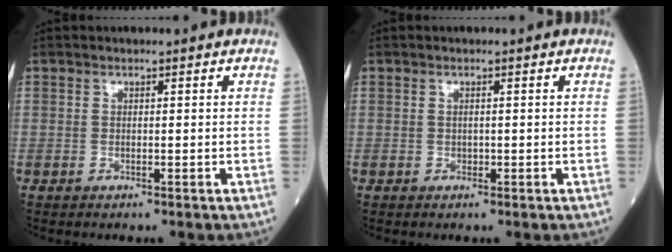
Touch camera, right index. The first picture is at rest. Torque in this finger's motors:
{"motor_torque": [-0.10, -0.01, -0.03, 0.01]}